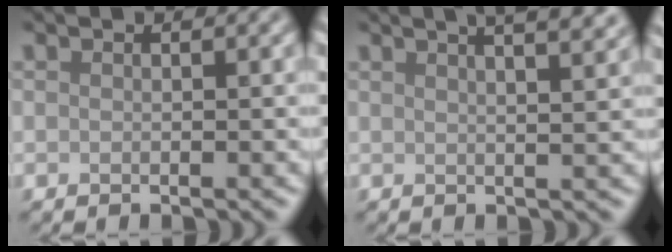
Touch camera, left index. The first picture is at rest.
{"total": 9.5, "force": [5.9, 4.0, 6.3], "torque": [-0.016, 0.059, 0.030]}